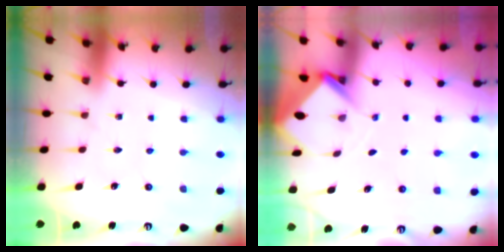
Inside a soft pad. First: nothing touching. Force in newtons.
{"total": 3.0, "press": 3.0, "slide": 0.2}